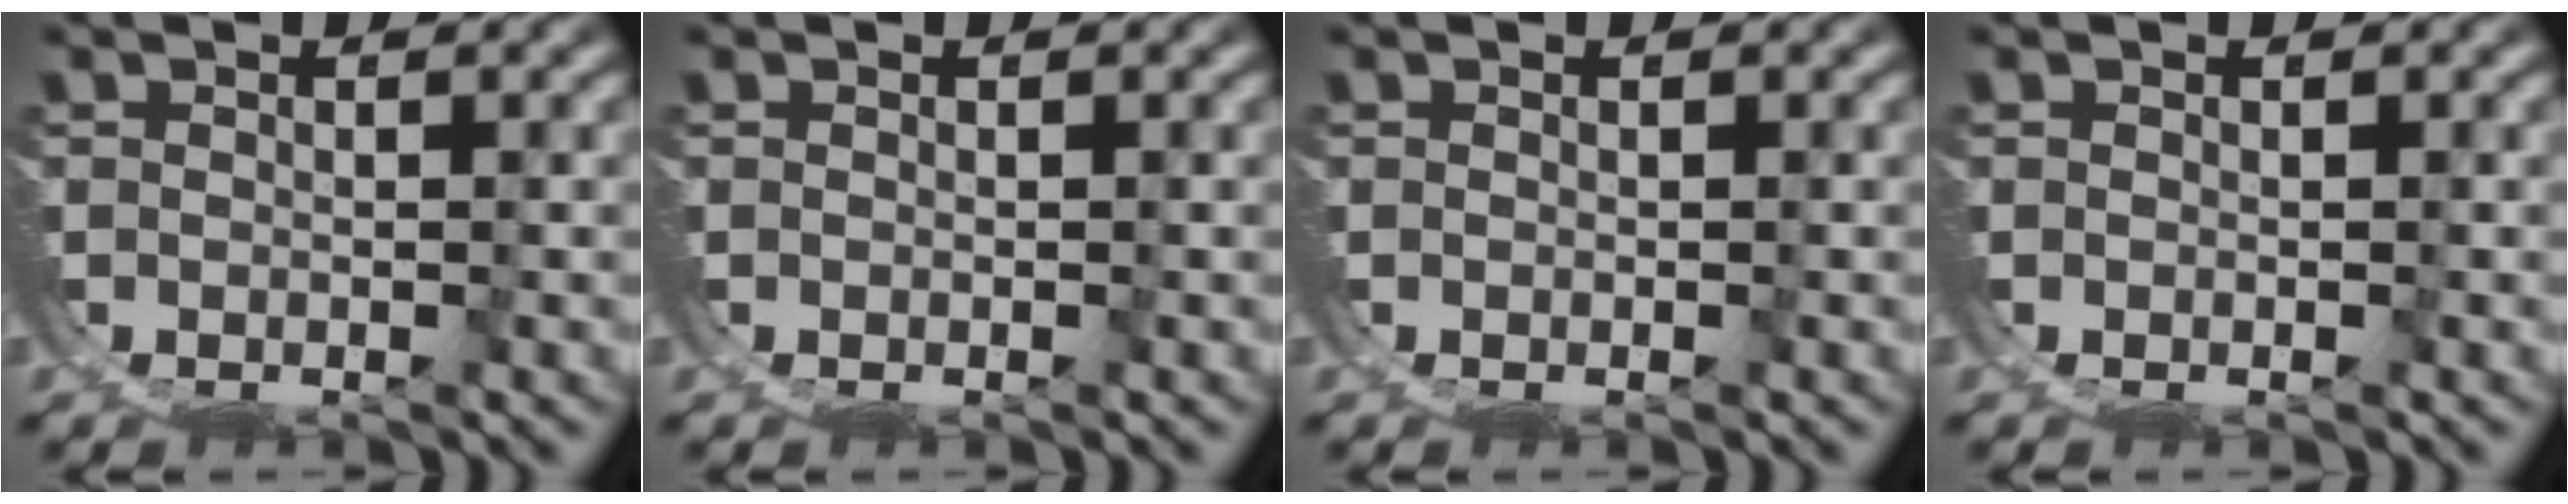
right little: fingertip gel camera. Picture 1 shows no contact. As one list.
[{"total": 0.0}, {"total": 0.0}, {"total": 0.0}]